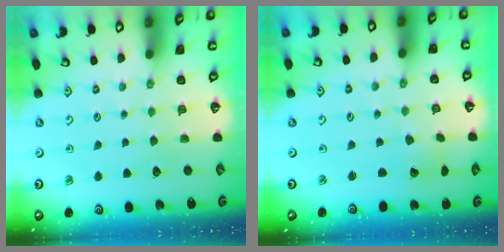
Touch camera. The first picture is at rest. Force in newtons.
{"total": 1.9, "press": 1.8, "slide": 0.3}